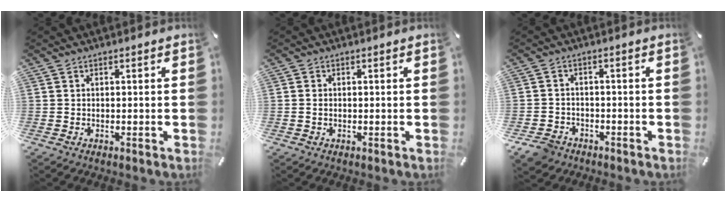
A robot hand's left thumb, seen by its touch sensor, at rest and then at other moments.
{"total": 1.1, "force": [-0.1, 0.8, 0.7], "torque": [-0.015, 0.003, -0.003]}
{"total": 4.5, "force": [-3.1, 3.1, 1.1], "torque": [-0.035, 0.012, -0.062]}